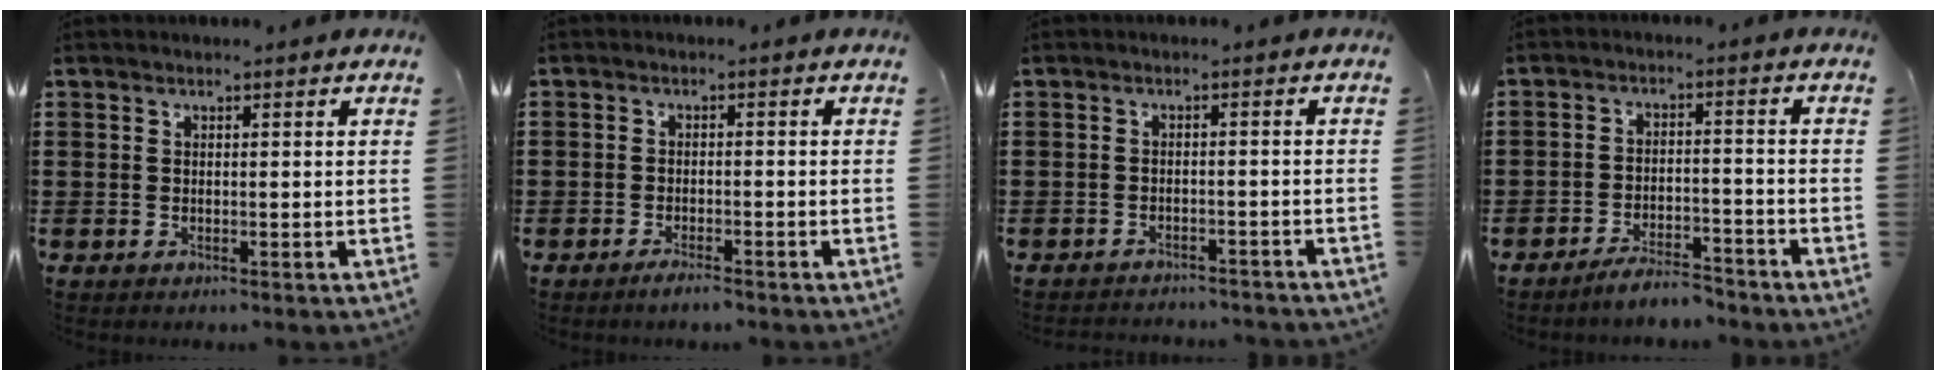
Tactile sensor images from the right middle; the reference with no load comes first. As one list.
[{"total": 1.7, "force": [-1.6, 0.3, 0.4], "torque": [-0.010, 0.001, -0.033]}, {"total": 1.9, "force": [-1.9, 0.0, 0.1], "torque": [-0.007, 0.003, -0.041]}, {"total": 4.7, "force": [-4.6, 0.6, 0.7], "torque": [-0.011, 0.009, -0.093]}]